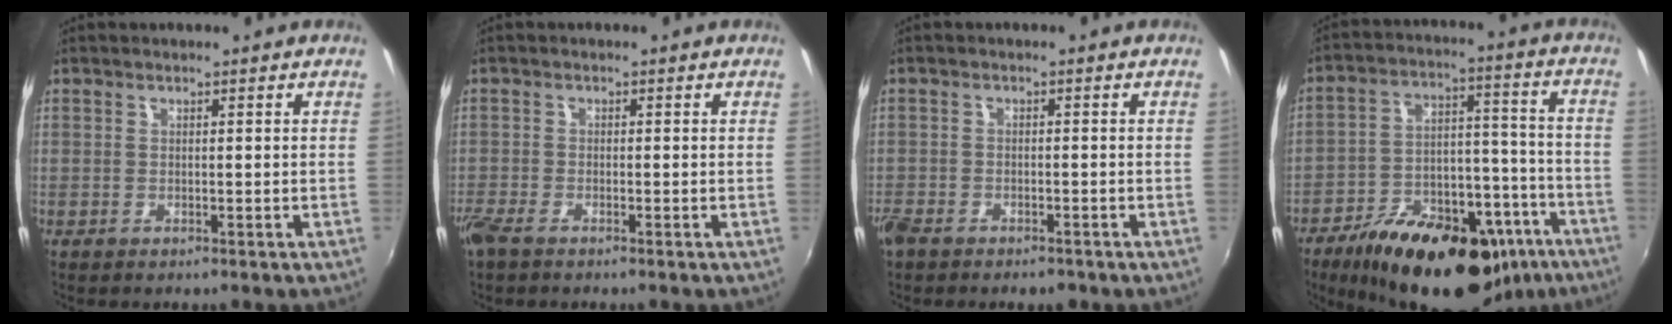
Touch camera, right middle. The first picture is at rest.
{"total": 3.1, "force": [-2.5, 0.8, 1.8], "torque": [-0.046, -0.011, -0.053]}
{"total": 6.4, "force": [-4.7, 3.2, 2.9], "torque": [-0.085, -0.018, -0.084]}
{"total": 28.2, "force": [-18.9, 12.9, 16.5], "torque": [-0.273, 0.010, -0.255]}